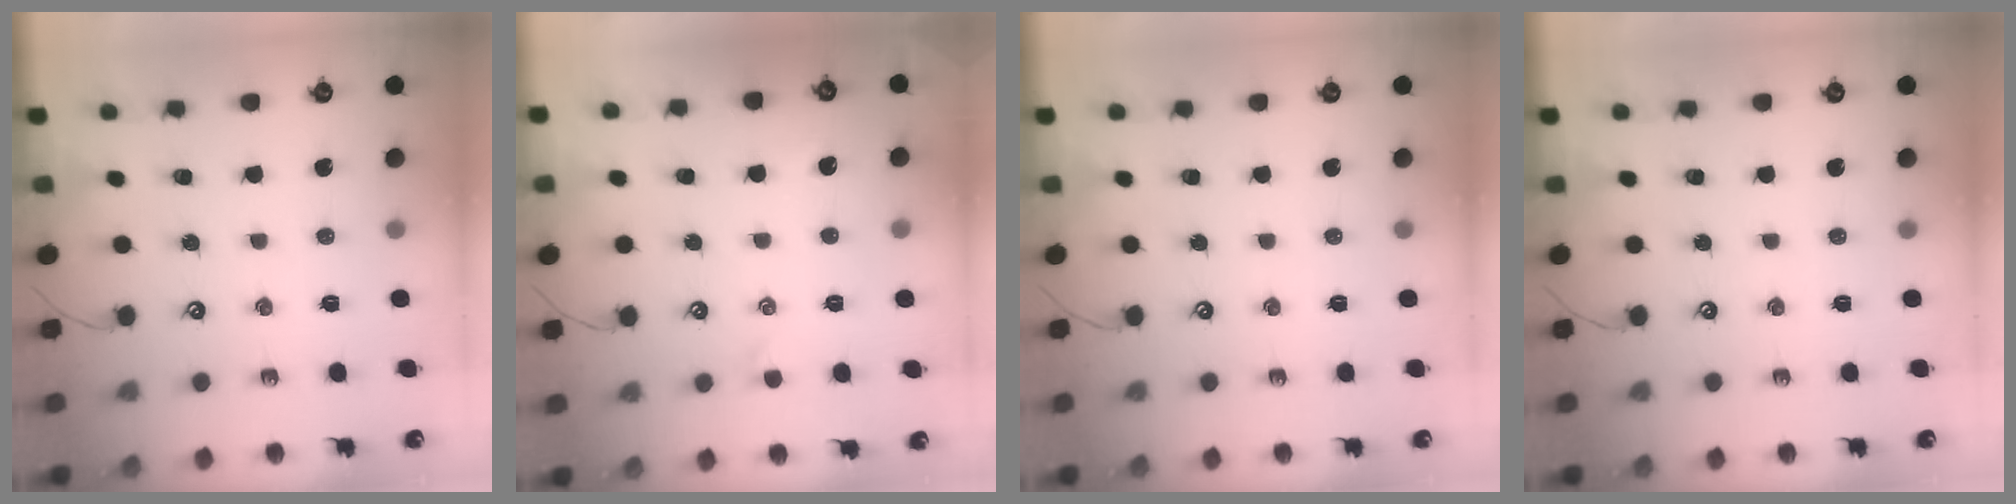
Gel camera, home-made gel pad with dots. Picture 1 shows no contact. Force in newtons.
{"total": 0.7, "press": 0.1, "slide": 0.7}
{"total": 0.0}
{"total": 0.0}